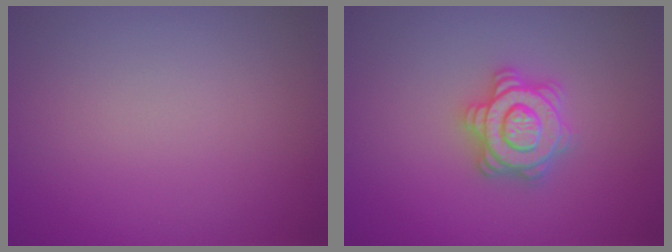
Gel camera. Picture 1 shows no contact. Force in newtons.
{"total": 4.4, "press": 4.3, "slide": 0.7}